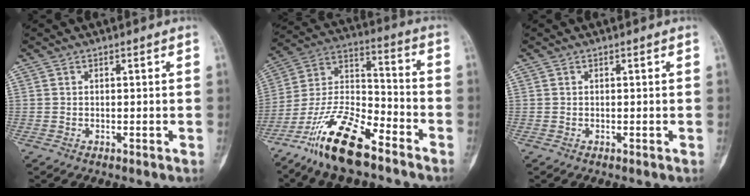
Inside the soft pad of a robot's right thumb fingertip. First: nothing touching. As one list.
[{"total": 17.0, "force": [-11.9, 5.5, 10.9], "torque": [-0.200, 0.074, -0.222]}, {"total": 0.0}]